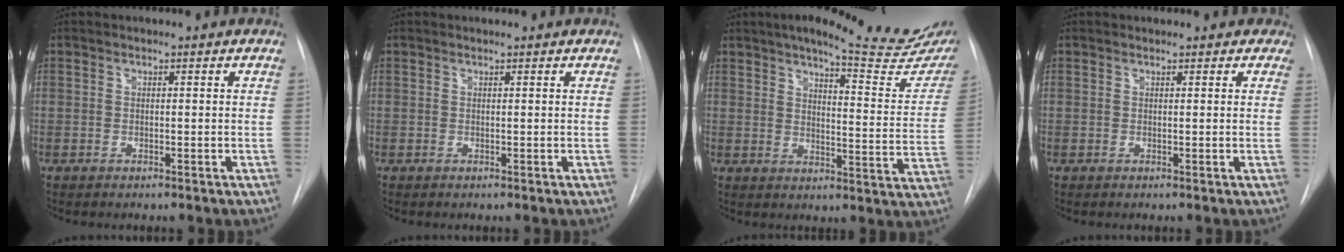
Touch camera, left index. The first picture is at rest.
{"total": 0.0}
{"total": 22.1, "force": [18.2, 3.5, 12.1], "torque": [-0.159, -0.052, 0.213]}
{"total": 2.0, "force": [1.5, 1.3, 0.1], "torque": [0.016, -0.001, 0.002]}